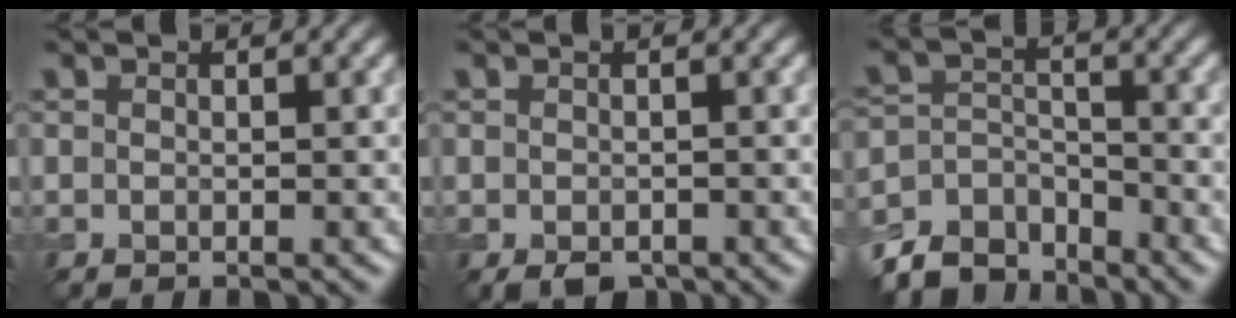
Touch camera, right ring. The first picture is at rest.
{"total": 1.7, "force": [-1.1, 1.0, 1.0], "torque": [-0.017, -0.007, -0.018]}
{"total": 6.0, "force": [-5.1, 2.8, 1.5], "torque": [-0.023, -0.005, -0.097]}